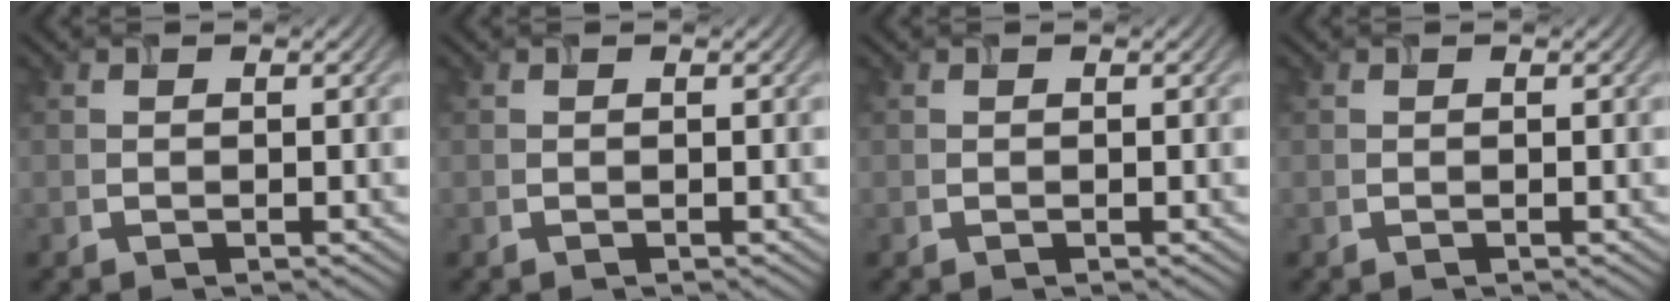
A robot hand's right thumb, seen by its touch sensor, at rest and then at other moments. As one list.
[{"total": 0.0}, {"total": 0.0}, {"total": 0.0}]